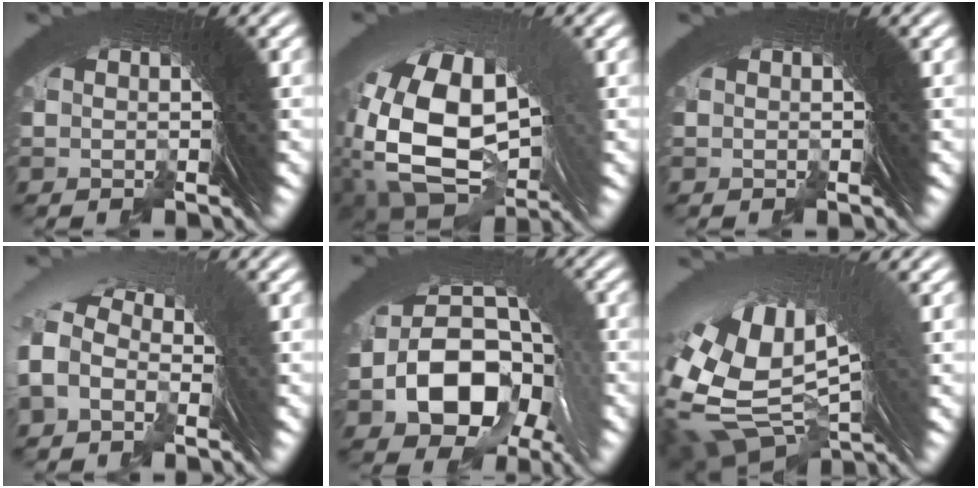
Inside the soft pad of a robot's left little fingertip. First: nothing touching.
{"total": 11.2, "force": [-1.9, 8.0, 7.6], "torque": [-0.182, -0.063, 0.005]}
{"total": 0.0}
{"total": 3.7, "force": [-0.2, 2.8, 2.4], "torque": [-0.055, 0.017, -0.009]}
{"total": 11.4, "force": [1.1, 7.9, 8.1], "torque": [-0.154, -0.014, 0.020]}
{"total": 8.9, "force": [-0.6, 5.7, 6.9], "torque": [-0.152, -0.033, 0.017]}